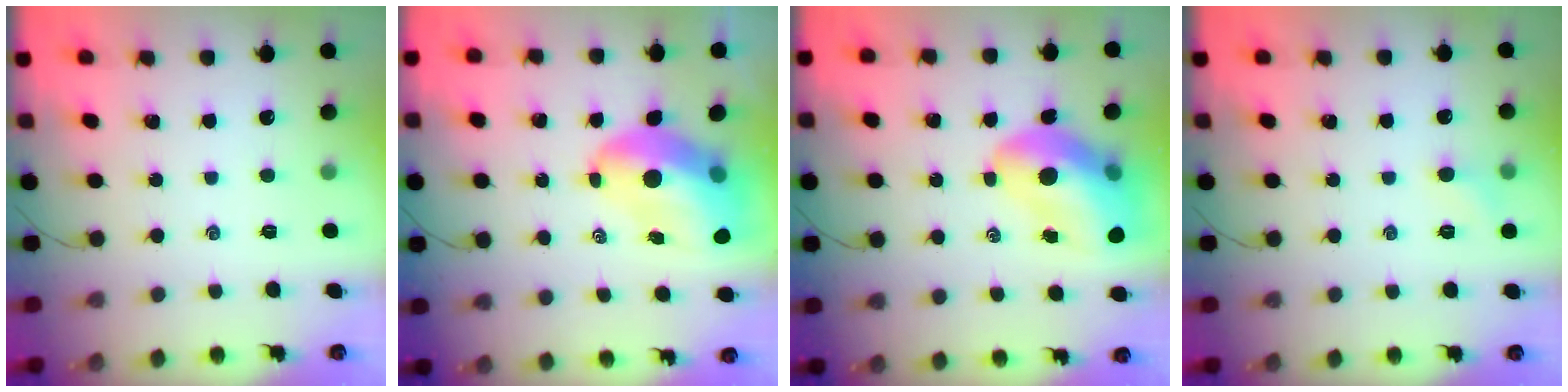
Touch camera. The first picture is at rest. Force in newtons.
{"total": 11.0, "press": 10.5, "slide": 3.3}
{"total": 15.4, "press": 14.8, "slide": 4.2}
{"total": 4.4, "press": 4.1, "slide": 1.4}